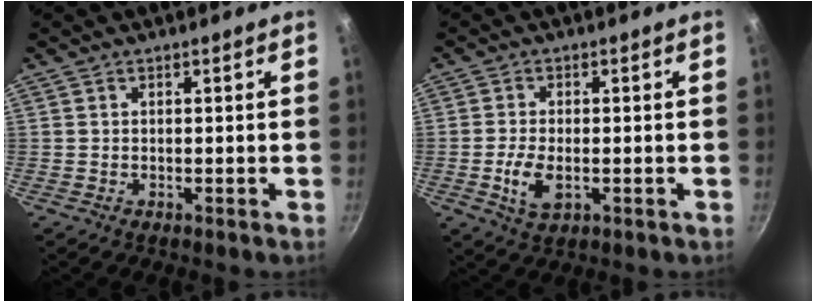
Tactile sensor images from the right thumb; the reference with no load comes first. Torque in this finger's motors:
{"motor_torque": [-0.22, 0.34, 0.69, -0.11, 0.04]}